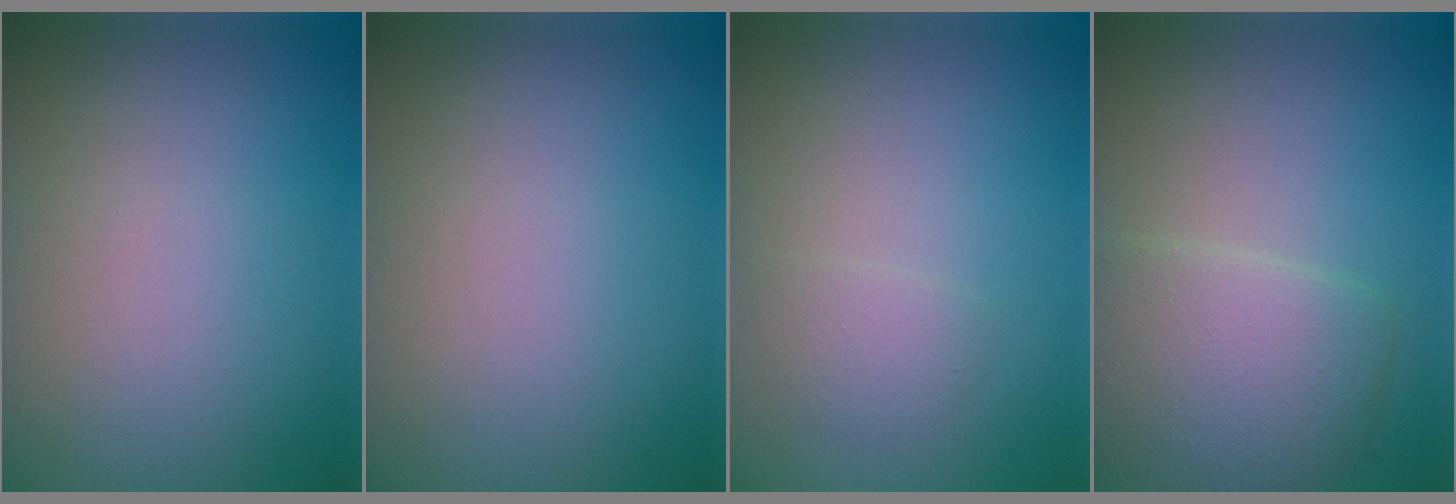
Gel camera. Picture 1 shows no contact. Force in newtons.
{"total": 0.0}
{"total": 1.3, "press": 1.3, "slide": 0.0}
{"total": 5.1, "press": 5.1, "slide": 0.2}